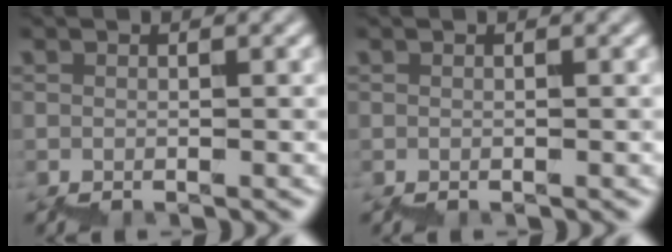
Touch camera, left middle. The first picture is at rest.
{"total": 0.0}